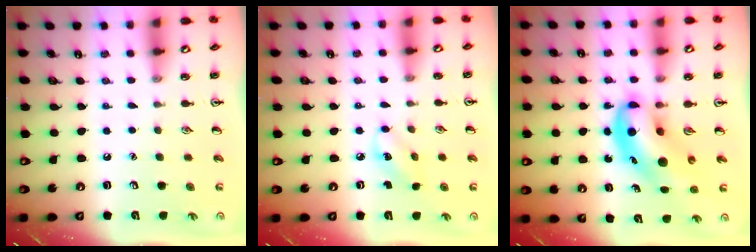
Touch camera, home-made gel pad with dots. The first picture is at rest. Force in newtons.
{"total": 4.2, "press": 4.1, "slide": 1.1}
{"total": 9.8, "press": 9.5, "slide": 2.4}